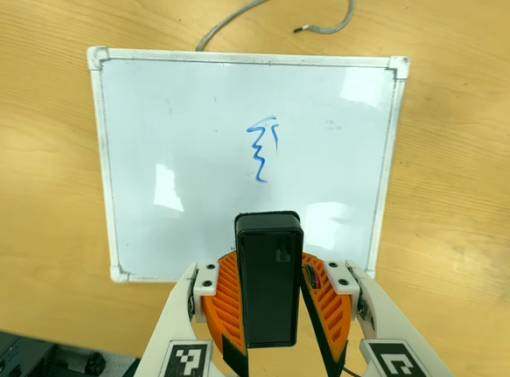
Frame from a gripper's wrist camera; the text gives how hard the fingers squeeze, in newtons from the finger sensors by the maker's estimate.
{"total": 6.1, "left": 6.4, "right": 5.9}